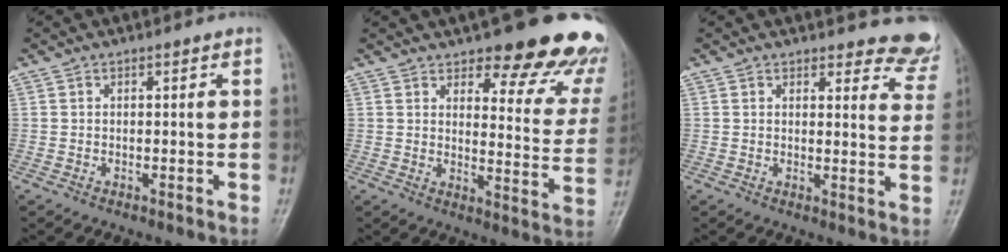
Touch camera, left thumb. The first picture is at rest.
{"total": 20.0, "force": [15.4, 6.7, 10.8], "torque": [-0.076, -0.092, 0.177]}
{"total": 9.1, "force": [8.7, 2.7, 0.5], "torque": [0.046, -0.065, 0.067]}